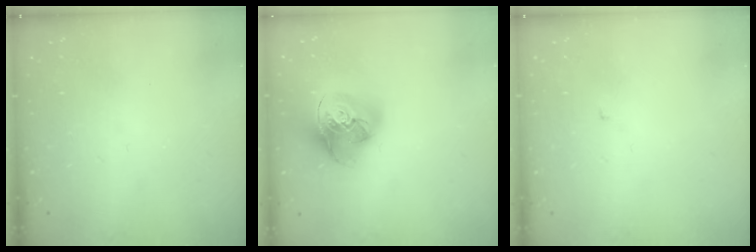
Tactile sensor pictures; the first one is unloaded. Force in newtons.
{"total": 17.3, "press": 17.2, "slide": 2.0}
{"total": 1.8, "press": 1.8, "slide": 0.2}